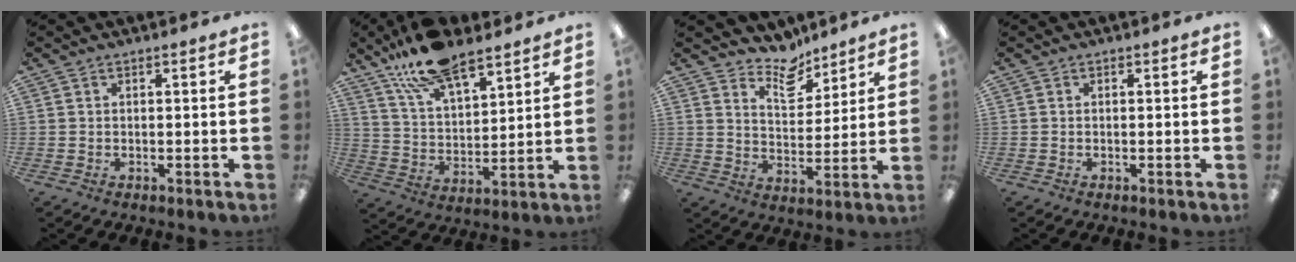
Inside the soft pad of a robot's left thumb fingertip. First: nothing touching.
{"total": 14.8, "force": [11.4, 5.7, 7.7], "torque": [-0.147, -0.054, 0.205]}
{"total": 9.0, "force": [7.8, 3.9, 2.3], "torque": [-0.027, -0.055, 0.141]}
{"total": 0.0}